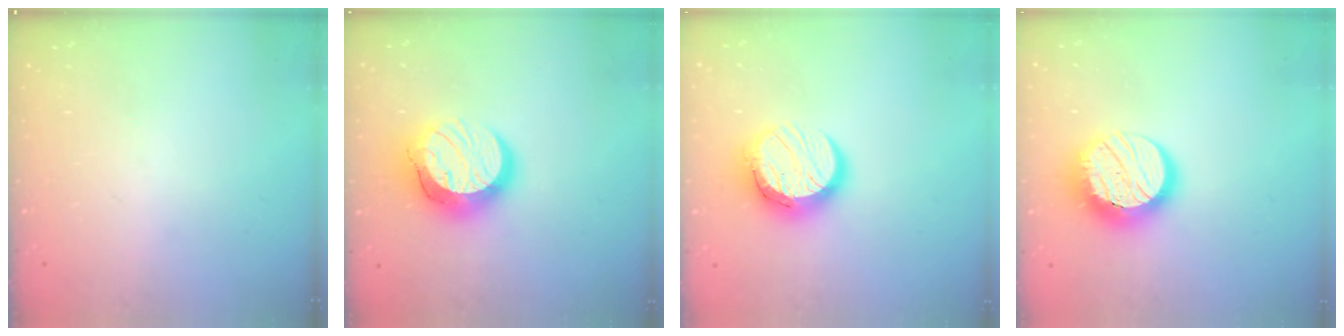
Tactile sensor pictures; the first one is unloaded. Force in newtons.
{"total": 15.2, "press": 15.1, "slide": 1.1}
{"total": 12.4, "press": 12.4, "slide": 0.9}
{"total": 15.2, "press": 15.1, "slide": 0.8}